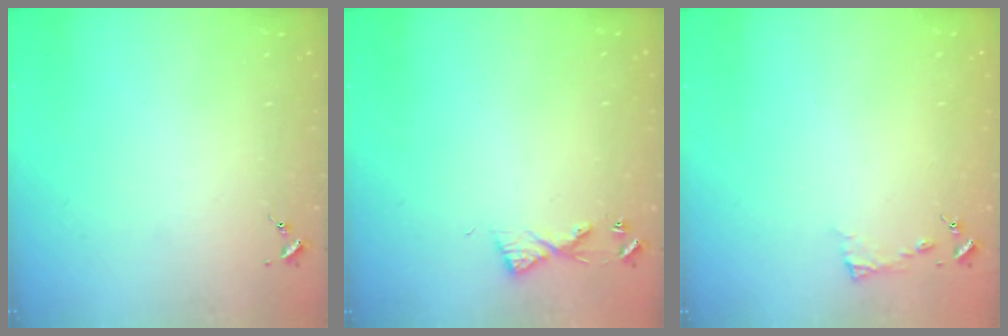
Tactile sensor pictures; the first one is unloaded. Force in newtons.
{"total": 5.4, "press": 5.4, "slide": 0.5}
{"total": 3.4, "press": 3.4, "slide": 0.4}